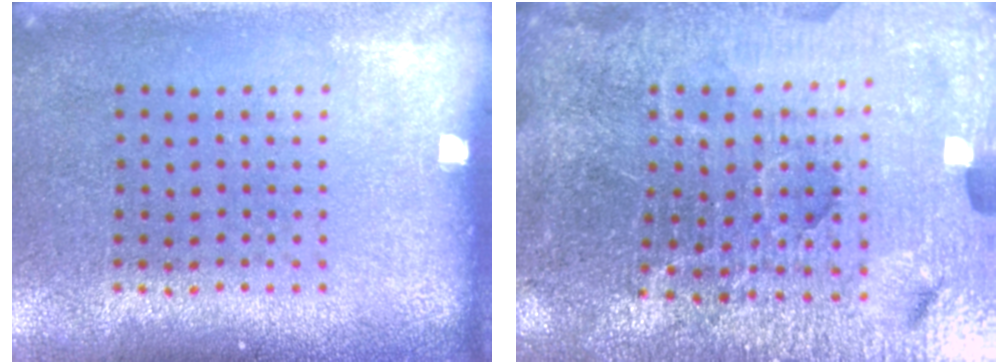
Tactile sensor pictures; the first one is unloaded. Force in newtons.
{"total": 6.3, "press": 5.6, "slide": 2.8}